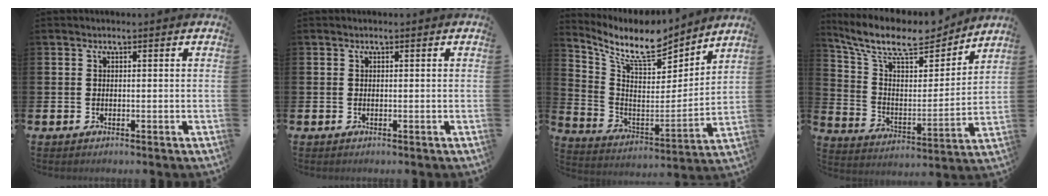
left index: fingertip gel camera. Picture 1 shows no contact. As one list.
[{"total": 0.0}, {"total": 9.8, "force": [8.6, 2.7, 3.8], "torque": [-0.106, -0.064, 0.148]}, {"total": 11.5, "force": [9.9, 3.6, 4.7], "torque": [-0.126, -0.062, 0.171]}]